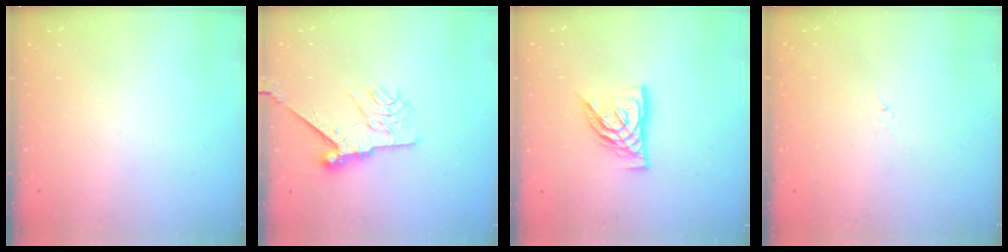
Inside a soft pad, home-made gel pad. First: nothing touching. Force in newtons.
{"total": 9.6, "press": 9.5, "slide": 1.0}
{"total": 11.3, "press": 11.2, "slide": 1.4}
{"total": 1.2, "press": 1.1, "slide": 0.2}